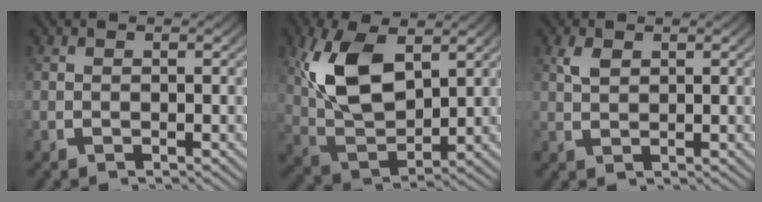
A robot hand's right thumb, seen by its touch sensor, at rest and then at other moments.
{"total": 9.8, "force": [1.6, 5.9, 7.6], "torque": [-0.180, -0.023, 0.042]}
{"total": 1.6, "force": [1.0, 0.8, 0.9], "torque": [-0.018, 0.002, 0.025]}